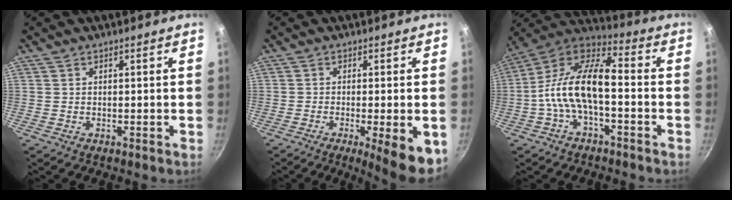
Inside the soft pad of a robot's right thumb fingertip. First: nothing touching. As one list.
[{"total": 10.0, "force": [-3.5, 2.4, 9.1], "torque": [-0.118, 0.000, -0.044]}, {"total": 14.5, "force": [-2.9, 6.5, 12.6], "torque": [-0.231, 0.048, -0.072]}]